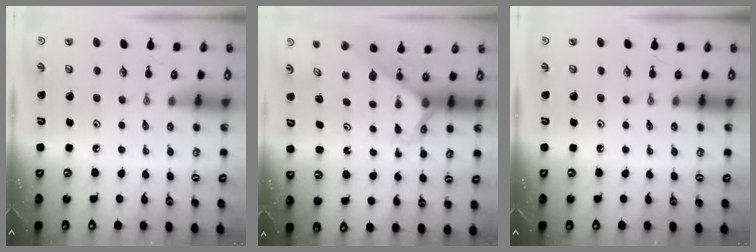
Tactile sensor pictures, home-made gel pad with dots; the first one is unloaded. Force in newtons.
{"total": 2.6, "press": 2.6, "slide": 0.2}
{"total": 0.0}